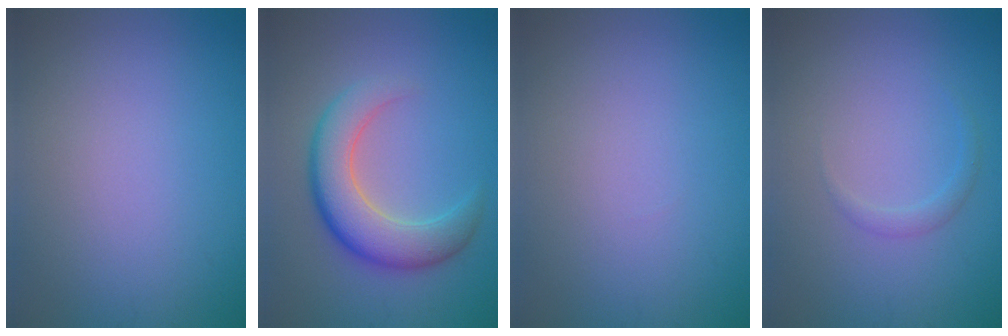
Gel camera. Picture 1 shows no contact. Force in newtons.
{"total": 6.2, "press": 6.2, "slide": 0.3}
{"total": 0.0}
{"total": 1.0, "press": 1.0, "slide": 0.1}